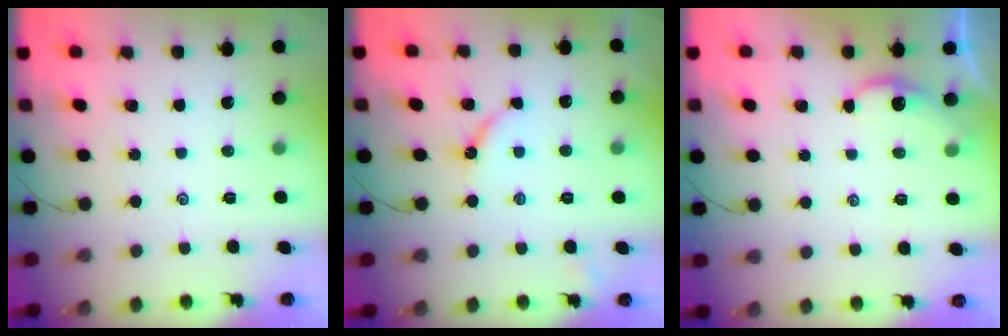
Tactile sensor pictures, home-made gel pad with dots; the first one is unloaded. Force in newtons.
{"total": 5.6, "press": 5.6, "slide": 0.4}
{"total": 1.3, "press": 1.3, "slide": 0.2}